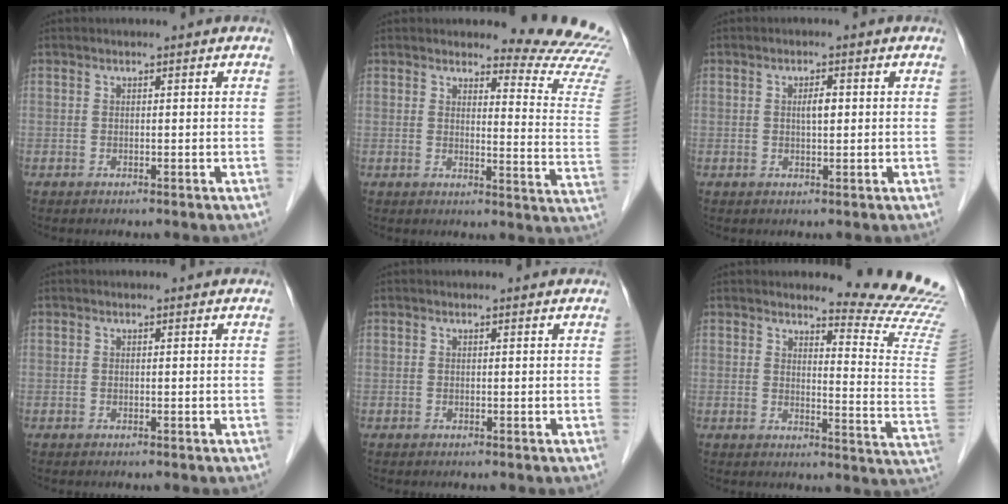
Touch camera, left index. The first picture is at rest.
{"total": 12.8, "force": [12.7, -0.3, 1.5], "torque": [-0.003, -0.138, 0.116]}
{"total": 2.1, "force": [0.3, 0.6, 1.9], "torque": [-0.035, 0.002, 0.006]}
{"total": 0.7, "force": [0.7, 0.1, 0.1], "torque": [-0.006, 0.001, 0.006]}
{"total": 1.1, "force": [1.1, 0.2, 0.2], "torque": [-0.013, 0.003, 0.011]}
{"total": 12.3, "force": [12.1, -2.2, 1.4], "torque": [-0.019, -0.140, 0.124]}